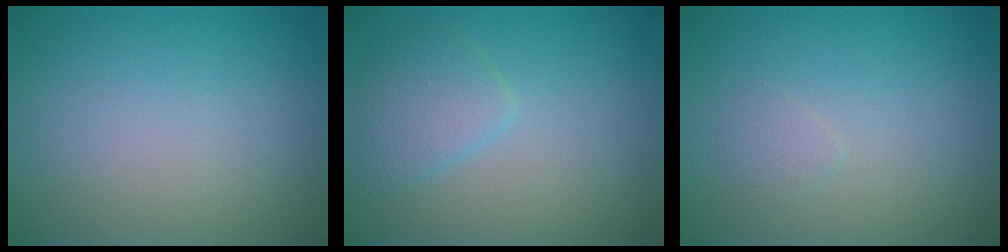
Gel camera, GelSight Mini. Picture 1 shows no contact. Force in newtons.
{"total": 2.4, "press": 2.4, "slide": 0.1}
{"total": 0.8, "press": 0.8, "slide": 0.1}